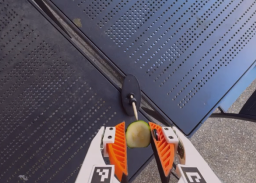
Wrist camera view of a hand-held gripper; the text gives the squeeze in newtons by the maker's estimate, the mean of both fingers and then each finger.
{"total": 4.4, "left": 4.0, "right": 4.8}